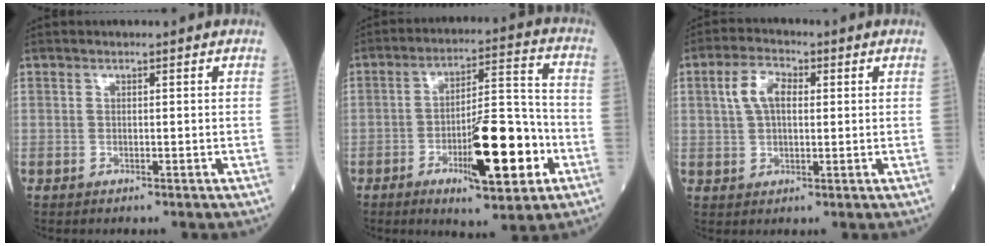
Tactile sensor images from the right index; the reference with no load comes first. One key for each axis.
{"total": 14.4, "fx": -5.2, "fy": 3.4, "fz": 13.0, "tx": -0.200, "ty": 0.007, "tz": -0.075}
{"total": 5.5, "fx": 1.4, "fy": 3.0, "fz": 4.4, "tx": -0.095, "ty": 0.016, "tz": 0.026}